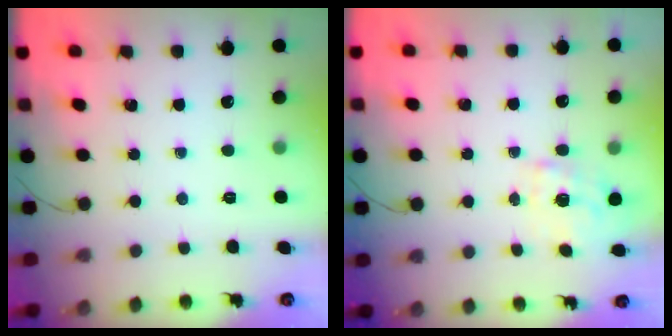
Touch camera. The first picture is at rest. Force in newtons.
{"total": 1.1, "press": 1.0, "slide": 0.5}